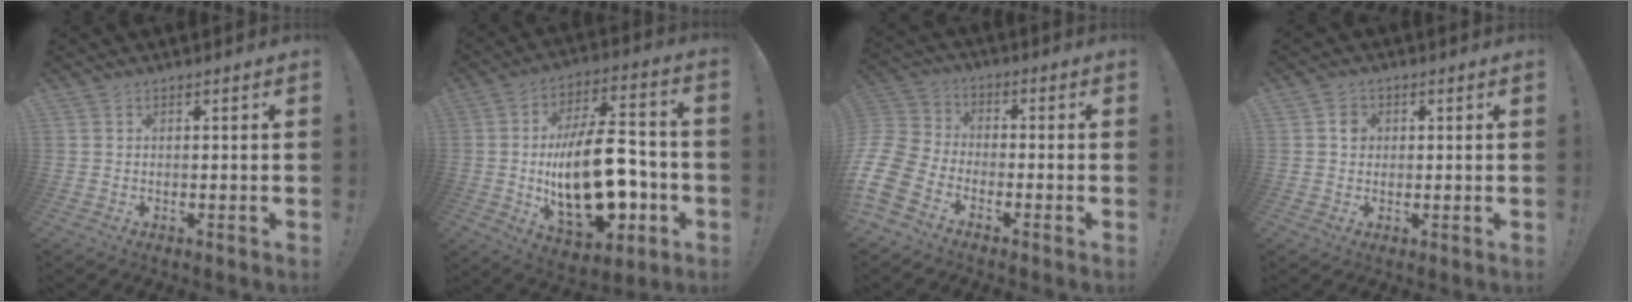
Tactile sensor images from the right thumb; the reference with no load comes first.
{"total": 26.0, "force": [-4.7, 12.9, 22.1], "torque": [-0.389, 0.032, -0.070]}
{"total": 12.0, "force": [-7.2, 7.6, 5.9], "torque": [-0.136, 0.042, -0.131]}
{"total": 3.1, "force": [0.3, 2.9, 1.1], "torque": [-0.001, -0.002, 0.000]}